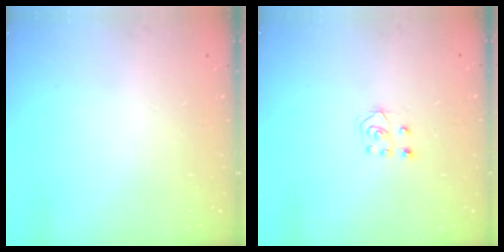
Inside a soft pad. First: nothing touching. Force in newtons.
{"total": 4.2, "press": 4.2, "slide": 0.3}